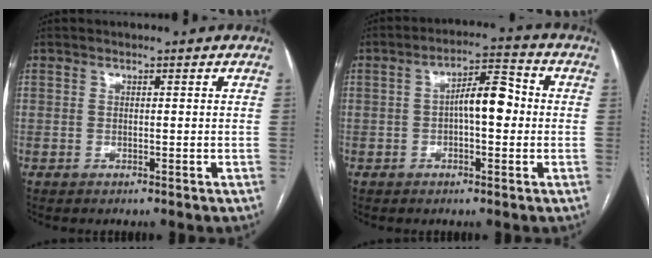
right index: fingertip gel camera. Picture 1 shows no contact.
{"total": 6.7, "force": [-0.1, 2.2, 6.4], "torque": [-0.103, 0.026, -0.005]}